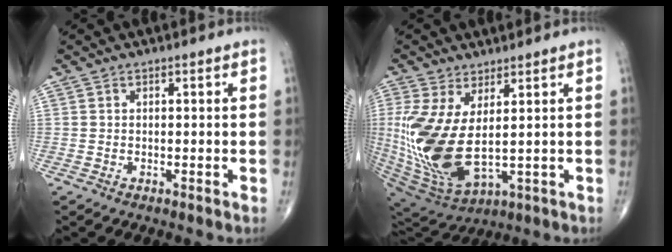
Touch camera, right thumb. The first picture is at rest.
{"total": 16.1, "force": [1.2, 7.4, 14.2], "torque": [-0.320, -0.028, 0.047]}